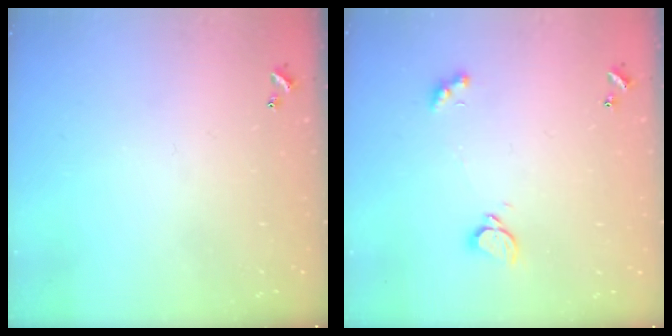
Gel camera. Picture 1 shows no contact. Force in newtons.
{"total": 1.6, "press": 1.5, "slide": 0.5}